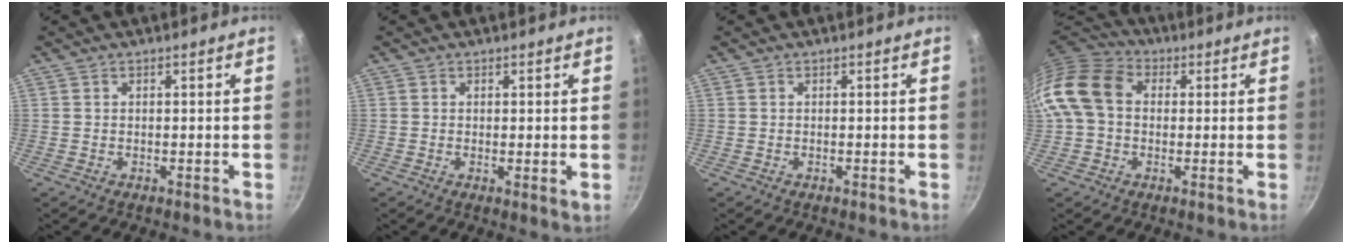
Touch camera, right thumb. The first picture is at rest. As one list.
[{"total": 1.7, "force": [0.3, 0.5, 1.6], "torque": [-0.024, -0.012, 0.000]}, {"total": 0.0}, {"total": 12.5, "force": [0.9, 9.5, 8.1], "torque": [-0.136, 0.029, -0.004]}]